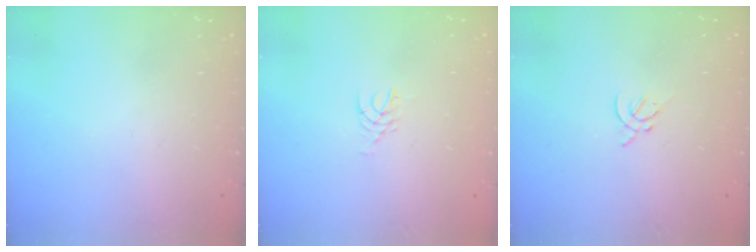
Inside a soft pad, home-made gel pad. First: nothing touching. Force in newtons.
{"total": 2.5, "press": 2.5, "slide": 0.2}
{"total": 2.0, "press": 1.9, "slide": 0.5}